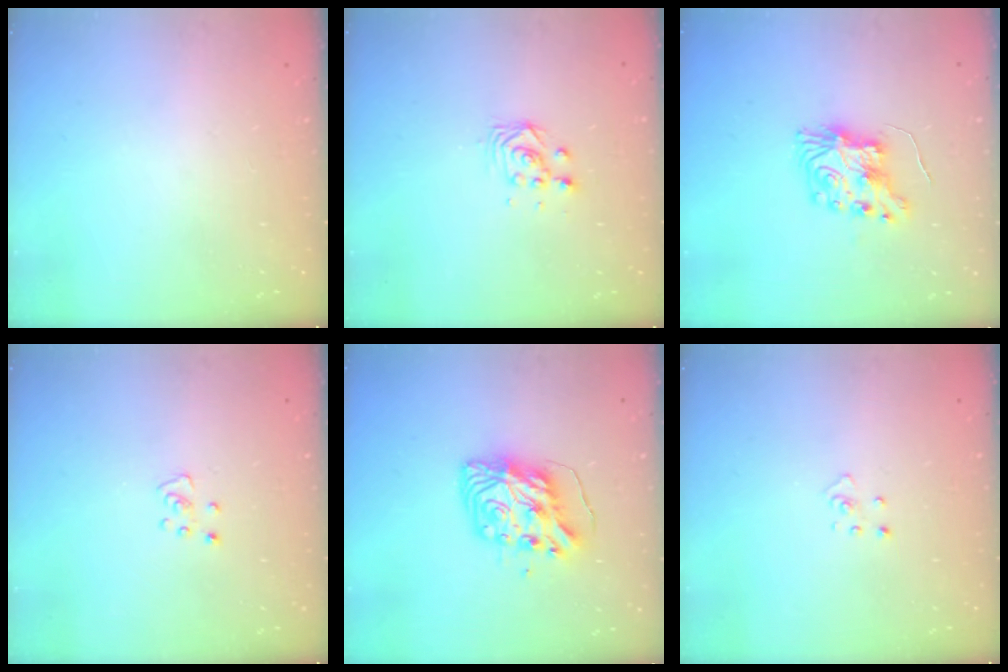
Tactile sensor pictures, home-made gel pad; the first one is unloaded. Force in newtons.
{"total": 3.0, "press": 3.0, "slide": 0.0}
{"total": 9.1, "press": 9.1, "slide": 0.3}
{"total": 3.8, "press": 3.8, "slide": 0.3}
{"total": 11.0, "press": 10.9, "slide": 1.6}
{"total": 2.9, "press": 2.9, "slide": 0.2}